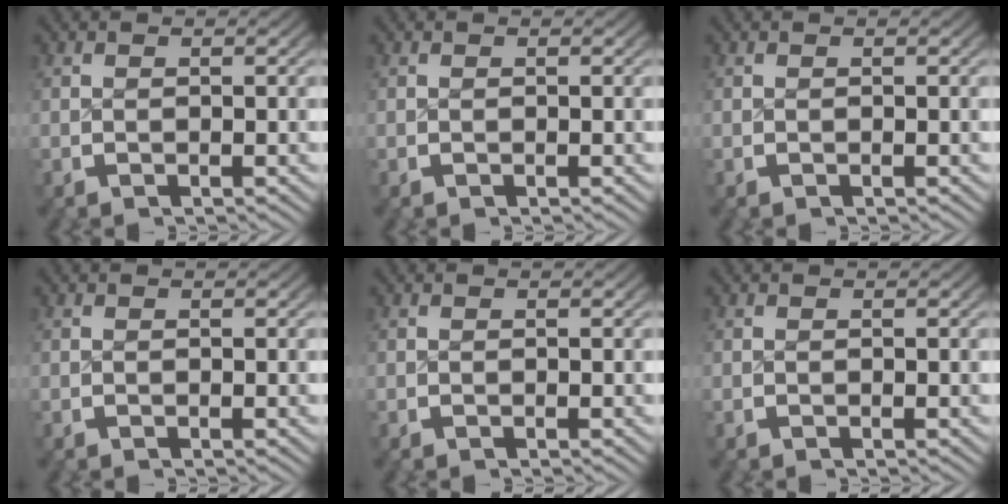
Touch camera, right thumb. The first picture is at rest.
{"total": 0.0}
{"total": 0.0}
{"total": 0.0}
{"total": 0.0}
{"total": 0.0}